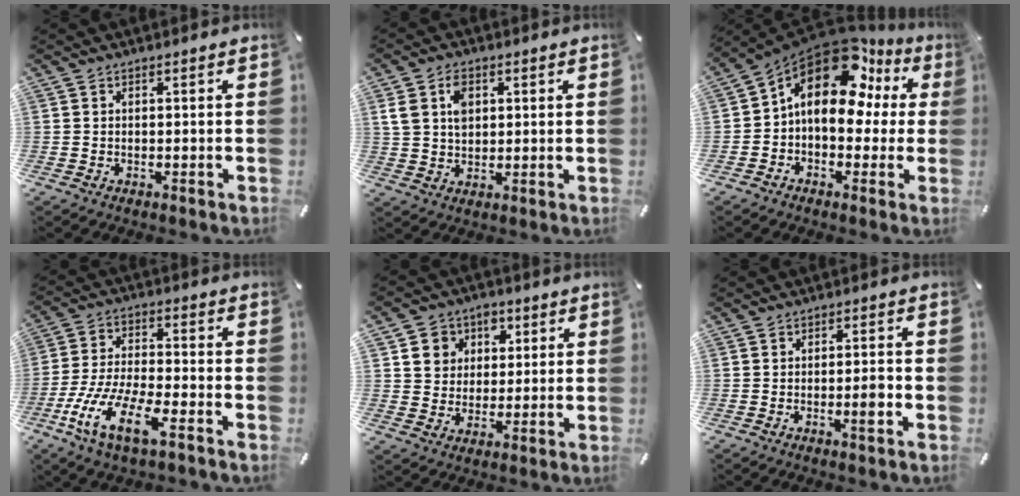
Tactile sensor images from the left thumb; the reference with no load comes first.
{"total": 6.9, "force": [2.2, 5.2, 4.0], "torque": [-0.088, 0.001, 0.034]}
{"total": 15.8, "force": [7.3, 9.3, 10.5], "torque": [-0.190, -0.051, 0.119]}
{"total": 13.5, "force": [-7.1, 4.6, 10.5], "torque": [-0.222, 0.013, -0.128]}
{"total": 7.7, "force": [2.1, 7.3, 1.1], "torque": [-0.013, -0.007, 0.035]}
{"total": 4.0, "force": [-1.2, 1.0, 3.7], "torque": [-0.061, 0.007, -0.021]}